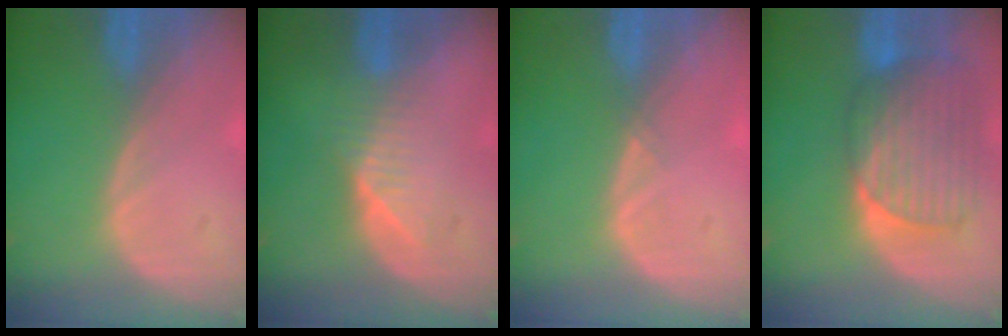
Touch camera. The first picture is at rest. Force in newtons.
{"total": 4.5, "press": 4.4, "slide": 1.0}
{"total": 0.7, "press": 0.5, "slide": 0.4}
{"total": 10.3, "press": 8.7, "slide": 5.5}